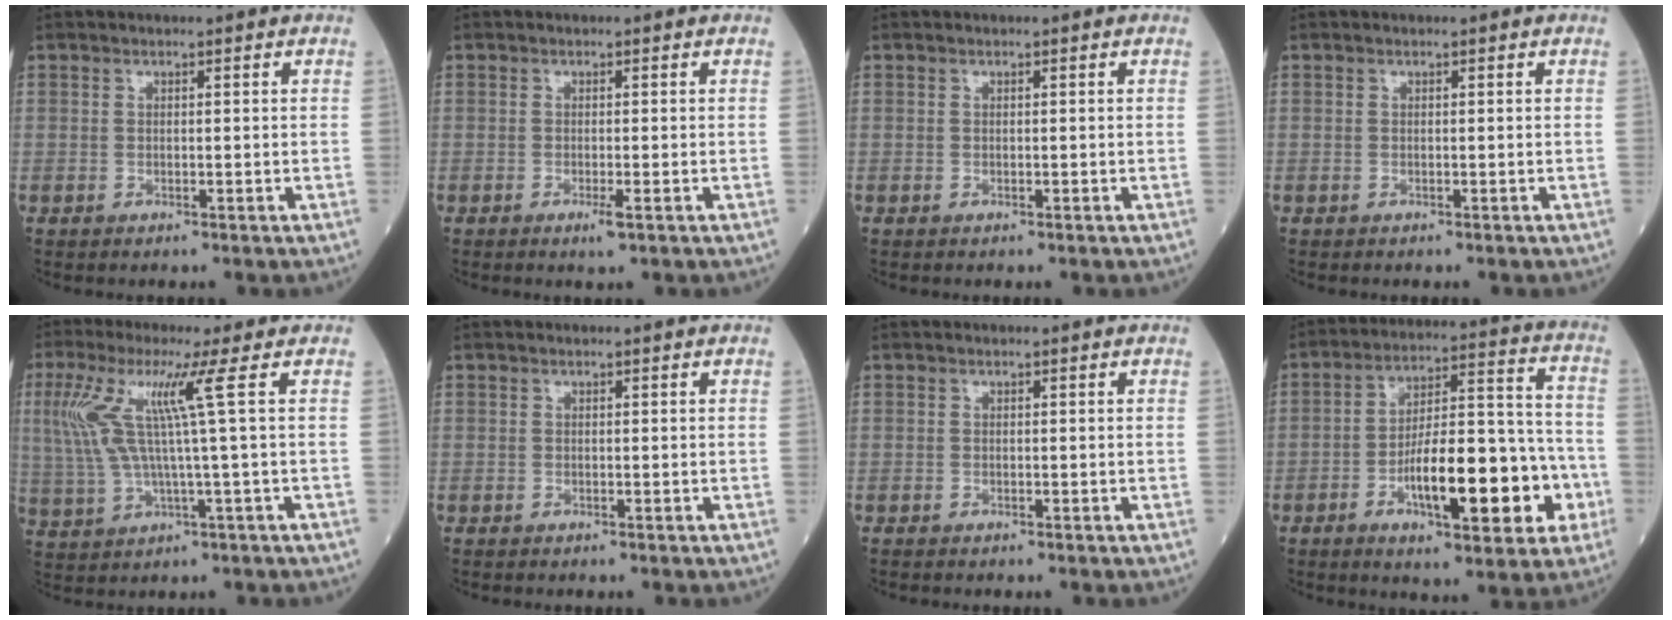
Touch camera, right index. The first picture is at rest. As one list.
[{"total": 1.8, "force": [-0.9, 0.1, 1.5], "torque": [-0.029, -0.005, -0.014]}, {"total": 0.0}, {"total": 0.0}, {"total": 9.0, "force": [2.4, -1.0, 8.6], "torque": [-0.199, 0.016, 0.056]}, {"total": 0.7, "force": [-0.5, 0.2, 0.3], "torque": [-0.010, -0.002, -0.007]}, {"total": 1.3, "force": [-1.0, 0.4, 0.6], "torque": [-0.016, -0.004, -0.014]}, {"total": 17.6, "force": [-6.0, 5.2, 15.7], "torque": [-0.247, 0.024, -0.085]}]